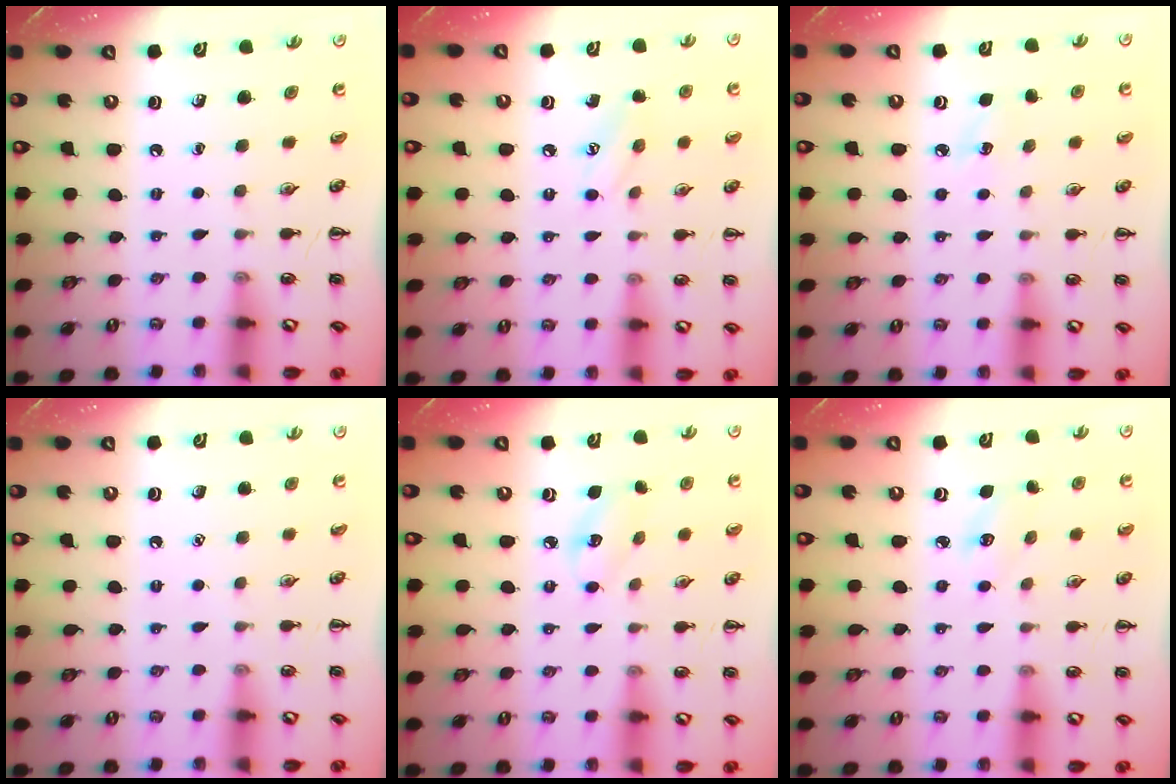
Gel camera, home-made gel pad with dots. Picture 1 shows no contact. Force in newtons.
{"total": 8.1, "press": 7.9, "slide": 2.0}
{"total": 4.0, "press": 3.8, "slide": 1.1}
{"total": 1.5, "press": 1.4, "slide": 0.1}
{"total": 4.6, "press": 4.6, "slide": 0.6}
{"total": 3.6, "press": 3.4, "slide": 0.9}